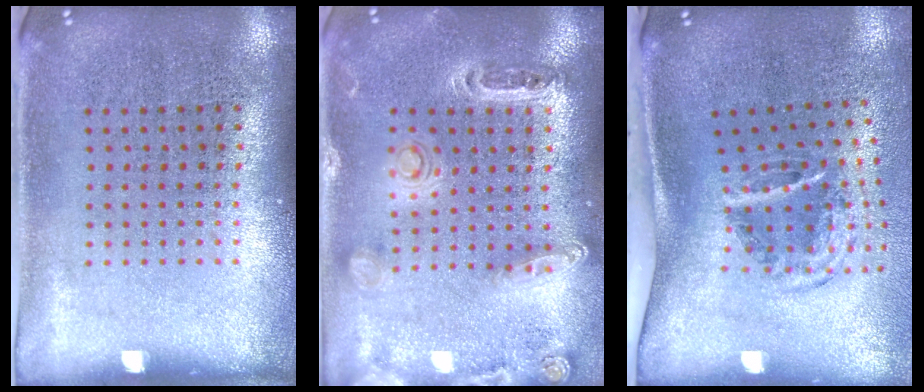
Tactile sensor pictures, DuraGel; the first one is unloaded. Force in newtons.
{"total": 1.3, "press": 1.3, "slide": 0.2}
{"total": 2.1, "press": 1.2, "slide": 1.7}